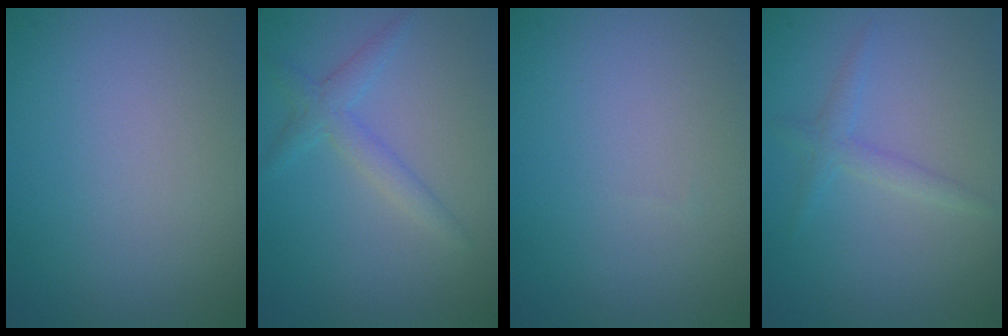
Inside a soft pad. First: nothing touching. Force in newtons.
{"total": 2.1, "press": 2.1, "slide": 0.1}
{"total": 0.0}
{"total": 1.5, "press": 1.5, "slide": 0.1}